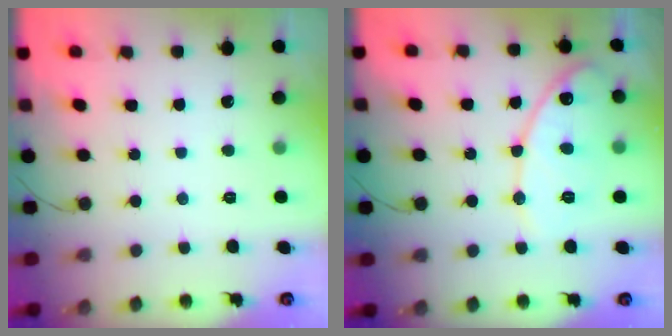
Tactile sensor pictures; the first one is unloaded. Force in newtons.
{"total": 12.7, "press": 12.7, "slide": 0.9}